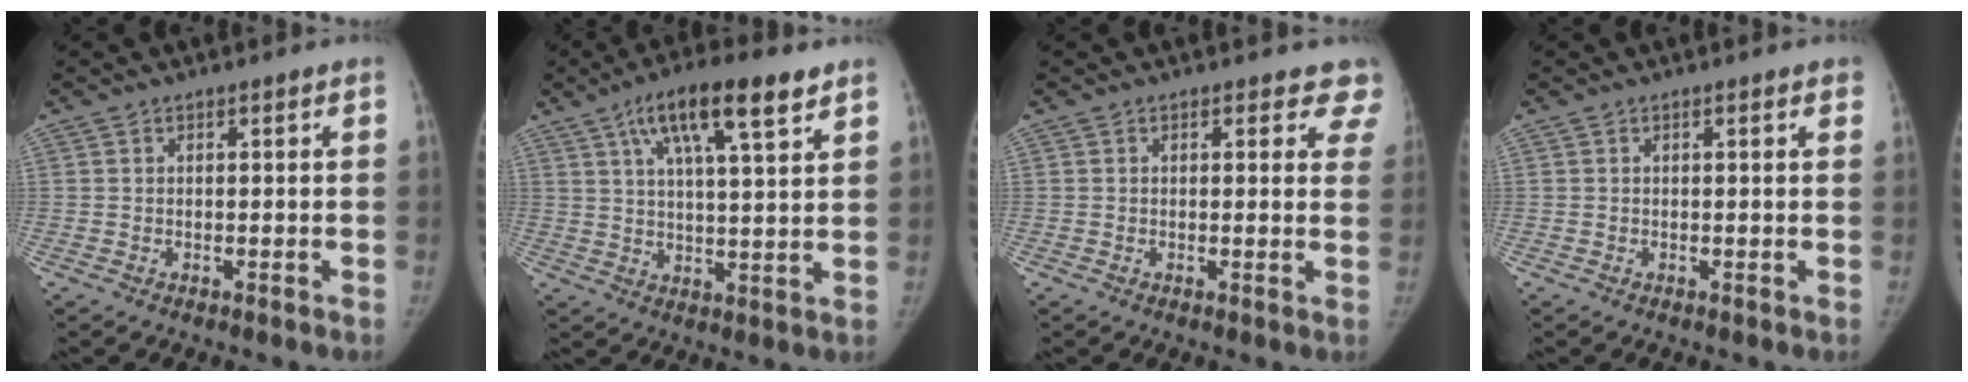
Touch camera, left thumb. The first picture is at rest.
{"total": 13.9, "force": [7.7, 3.6, 11.1], "torque": [-0.172, -0.015, 0.126]}
{"total": 5.1, "force": [4.1, 2.3, 1.9], "torque": [0.018, -0.015, 0.025]}
{"total": 1.7, "force": [1.0, 0.4, 1.3], "torque": [-0.011, 0.003, 0.009]}